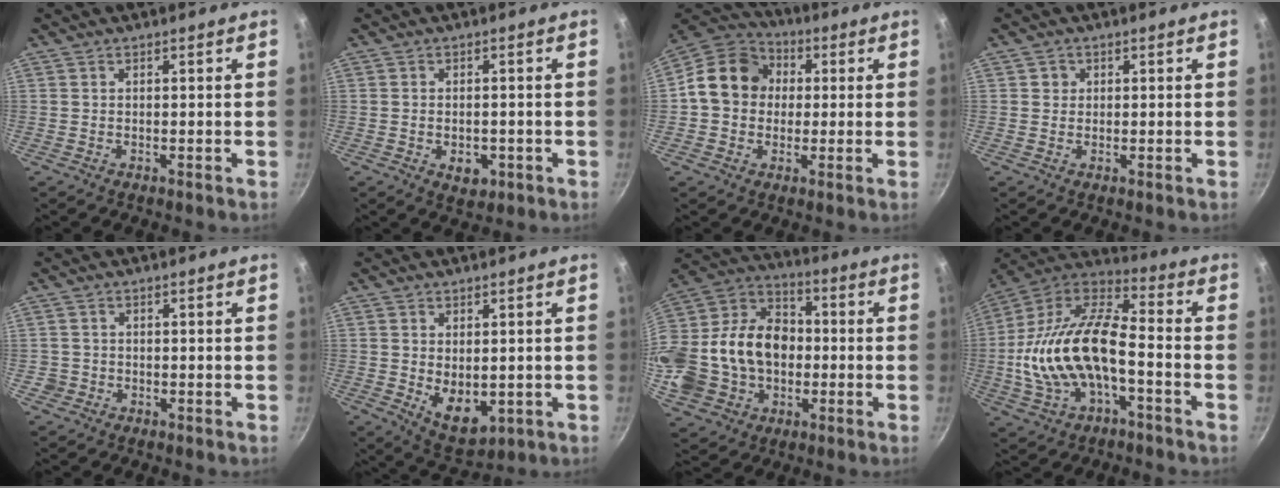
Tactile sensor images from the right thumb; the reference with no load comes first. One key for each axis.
{"total": 4.9, "fx": -1.5, "fy": 3.4, "fz": 3.2, "tx": -0.034, "ty": 0.005, "tz": -0.012}
{"total": 13.5, "fx": 1.3, "fy": 11.6, "fz": 6.8, "tx": -0.084, "ty": 0.028, "tz": 0.000}
{"total": 1.6, "fx": 0.4, "fy": 1.6, "fz": 0.3, "tx": 0.004, "ty": 0.002, "tz": 0.003}
{"total": 1.8, "fx": -0.5, "fy": 1.7, "fz": 0.3, "tx": 0.003, "ty": 0.010, "tz": -0.005}
{"total": 7.9, "fx": -0.3, "fy": 5.1, "fz": 6.1, "tx": -0.081, "ty": -0.019, "tz": 0.015}
{"total": 25.6, "fx": -1.9, "fy": 19.9, "fz": 16.0, "tx": -0.307, "ty": 0.056, "tz": -0.026}
{"total": 21.6, "fx": -4.0, "fy": 10.6, "fz": 18.3, "tx": -0.348, "ty": 0.048, "tz": -0.081}